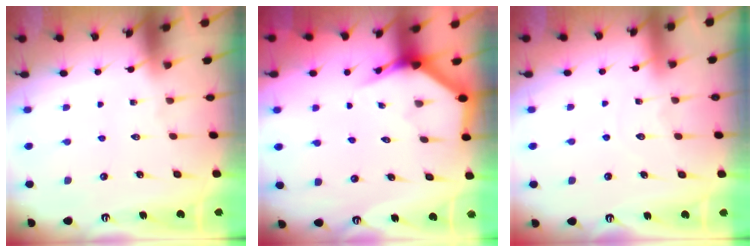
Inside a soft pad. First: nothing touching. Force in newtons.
{"total": 3.7, "press": 3.7, "slide": 0.3}
{"total": 4.6, "press": 4.6, "slide": 0.3}